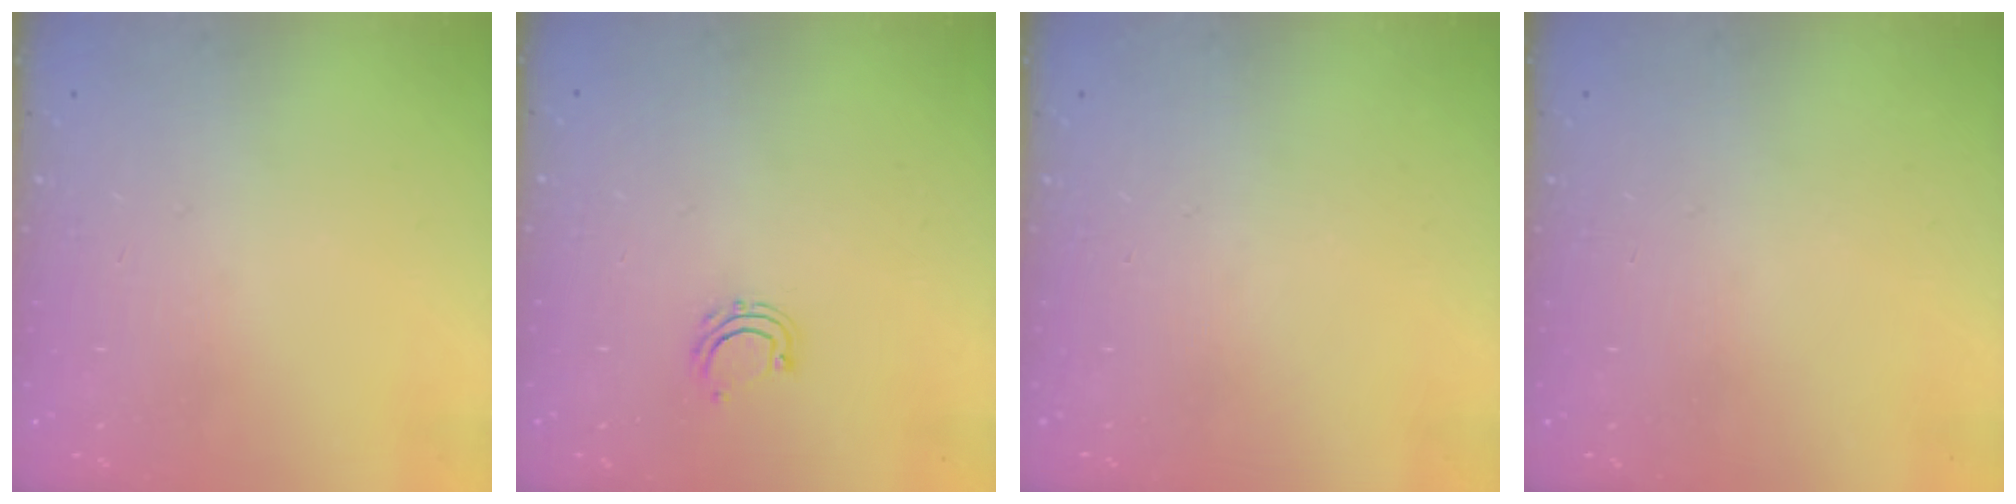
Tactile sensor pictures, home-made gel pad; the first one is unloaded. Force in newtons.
{"total": 5.3, "press": 5.2, "slide": 1.1}
{"total": 0.0}
{"total": 0.0}